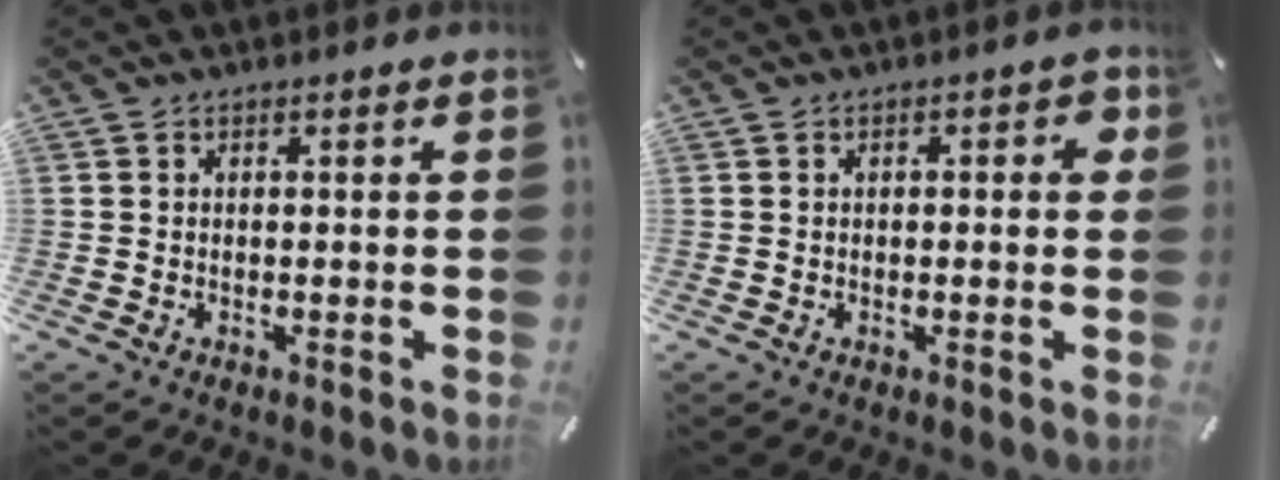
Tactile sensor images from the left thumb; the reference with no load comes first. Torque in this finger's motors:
{"motor_torque": [-0.09, 0.01, 0.12, 0.11, 0.02]}